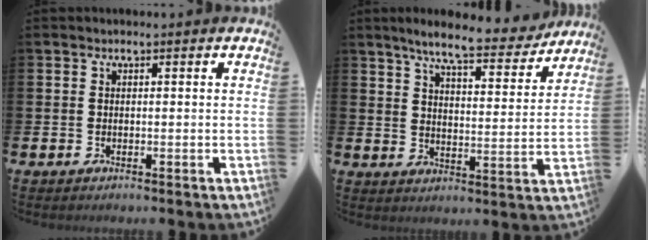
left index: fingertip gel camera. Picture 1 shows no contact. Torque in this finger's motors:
{"motor_torque": [1.21, -0.91, 0.67, 0.19]}